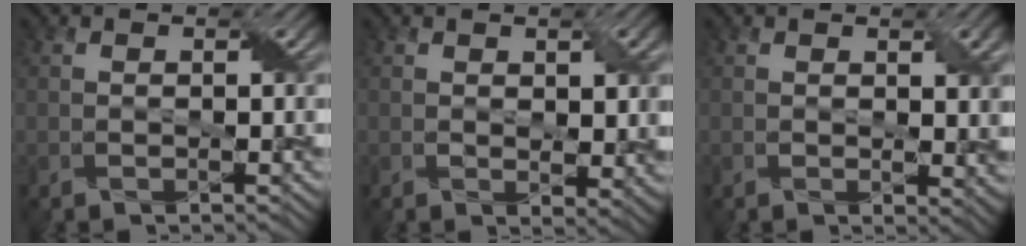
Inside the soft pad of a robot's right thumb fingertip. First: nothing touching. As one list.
[{"total": 3.5, "force": [1.3, 1.9, 2.7], "torque": [-0.045, -0.006, 0.027]}, {"total": 3.0, "force": [1.1, 1.1, 2.6], "torque": [-0.038, -0.002, 0.021]}]